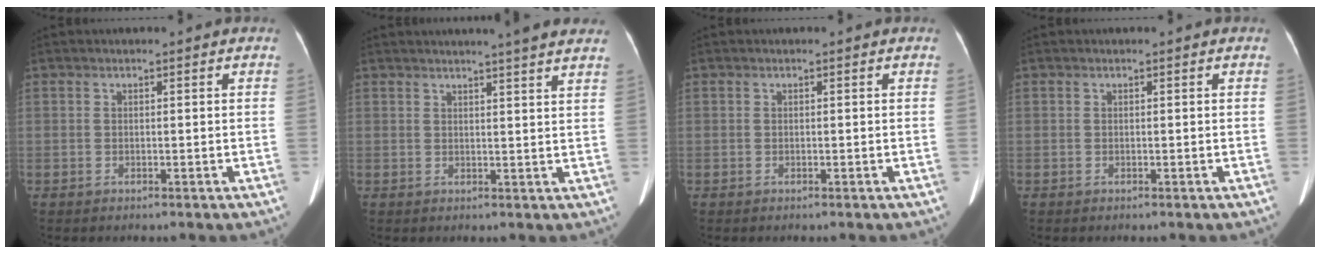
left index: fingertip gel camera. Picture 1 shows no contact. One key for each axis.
{"total": 8.6, "fx": 7.6, "fy": -0.6, "fz": 4.1, "tx": -0.053, "ty": 0.009, "tz": 0.074}
{"total": 0.0}
{"total": 0.0}